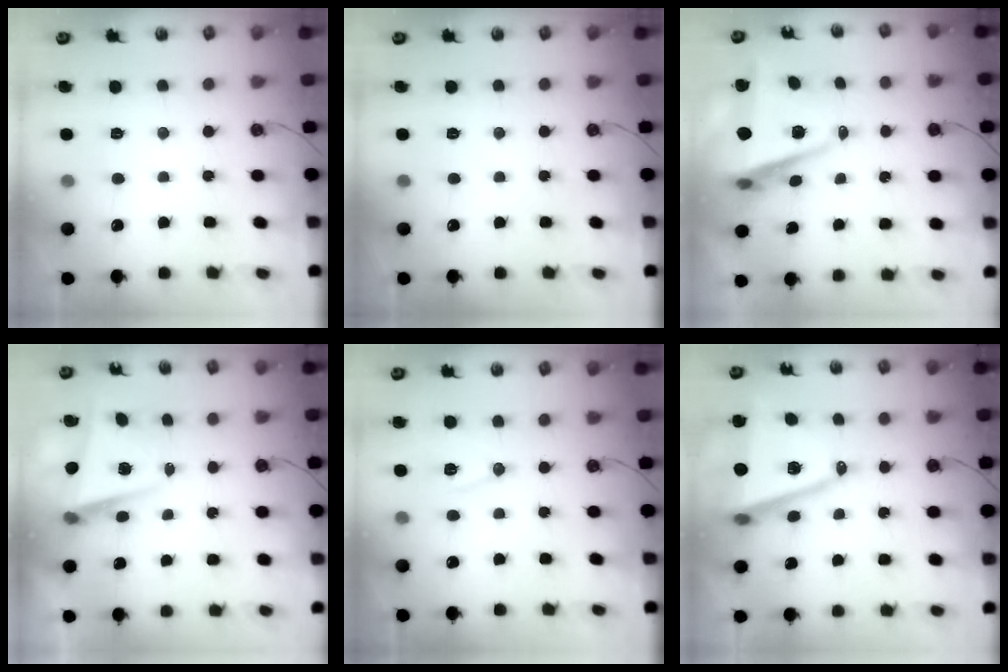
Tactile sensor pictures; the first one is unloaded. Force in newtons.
{"total": 0.0}
{"total": 7.8, "press": 6.6, "slide": 4.1}
{"total": 4.8, "press": 4.7, "slide": 1.1}
{"total": 9.4, "press": 8.7, "slide": 3.5}
{"total": 13.0, "press": 12.4, "slide": 4.1}